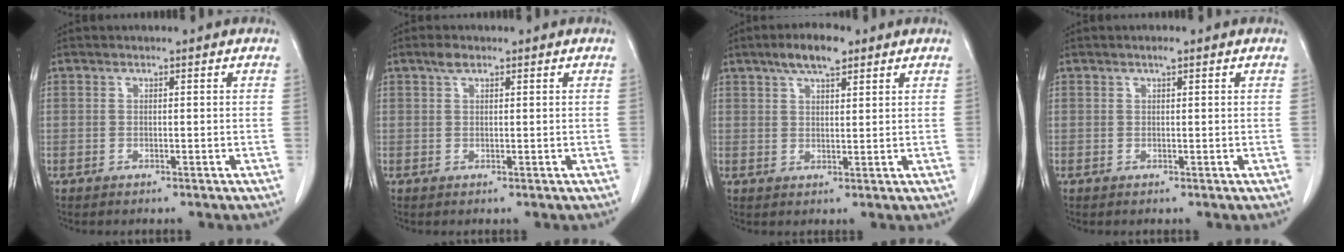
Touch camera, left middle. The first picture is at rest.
{"total": 1.5, "force": [1.0, 0.6, 0.9], "torque": [-0.019, 0.008, 0.018]}
{"total": 5.7, "force": [3.8, 1.6, 4.0], "torque": [-0.074, 0.011, 0.064]}
{"total": 0.7, "force": [0.5, 0.1, 0.5], "torque": [-0.011, 0.001, 0.008]}